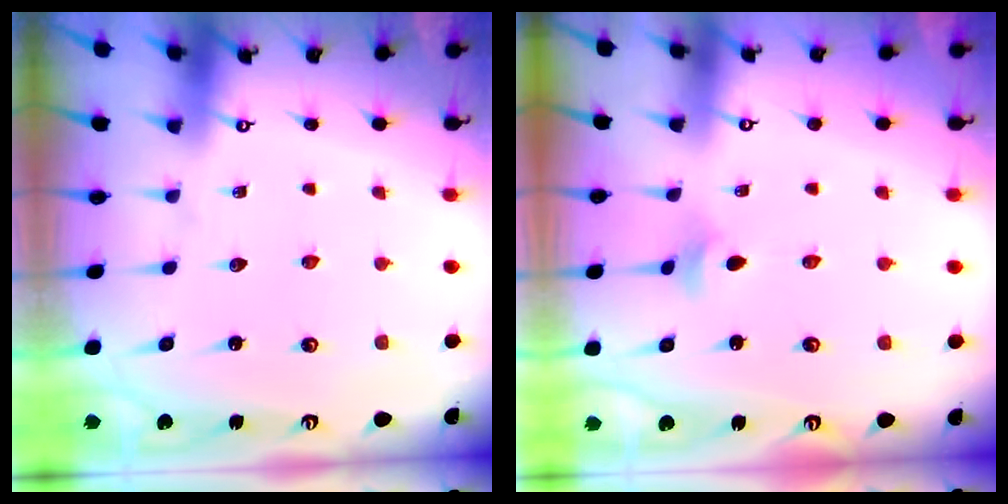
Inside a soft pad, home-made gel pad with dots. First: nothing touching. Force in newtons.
{"total": 3.0, "press": 2.9, "slide": 0.7}